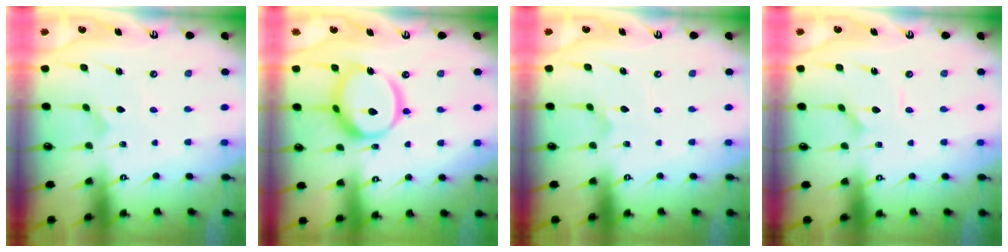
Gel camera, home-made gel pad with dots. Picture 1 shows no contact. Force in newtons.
{"total": 16.8, "press": 16.7, "slide": 1.9}
{"total": 2.9, "press": 2.9, "slide": 0.2}
{"total": 1.1, "press": 1.1, "slide": 0.0}